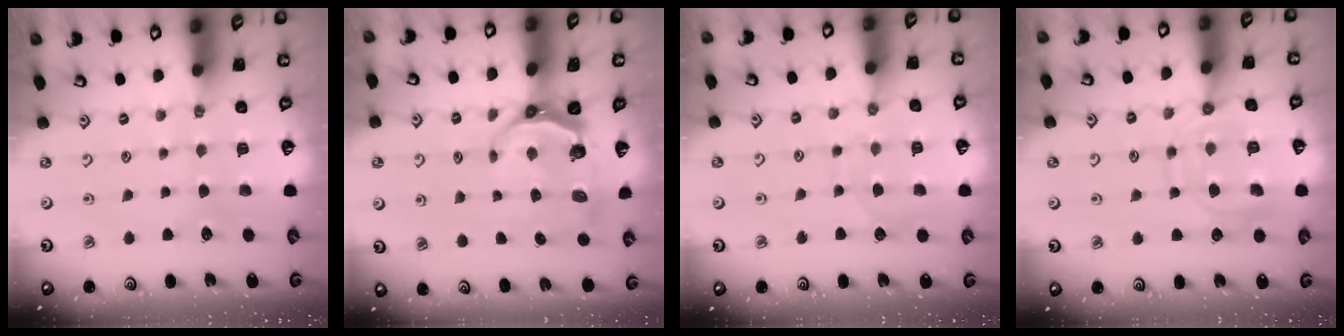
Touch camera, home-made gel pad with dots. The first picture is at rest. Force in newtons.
{"total": 6.8, "press": 5.8, "slide": 3.7}
{"total": 6.4, "press": 6.4, "slide": 0.1}
{"total": 13.0, "press": 12.9, "slide": 1.2}